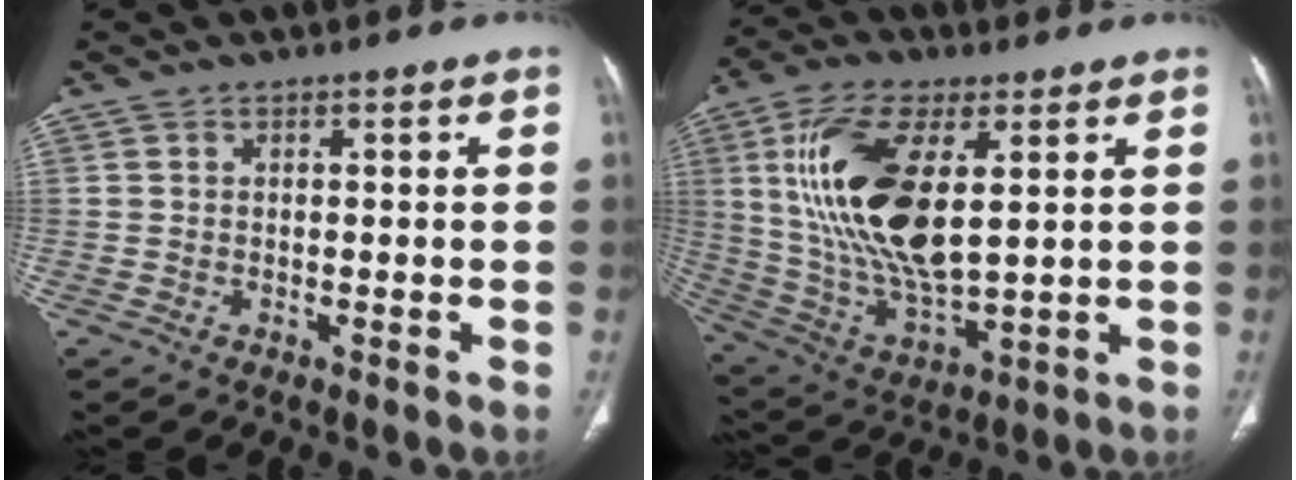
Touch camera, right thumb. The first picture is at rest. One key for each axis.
{"total": 20.5, "fx": 4.7, "fy": 9.1, "fz": 17.8, "tx": -0.356, "ty": -0.021, "tz": 0.095}